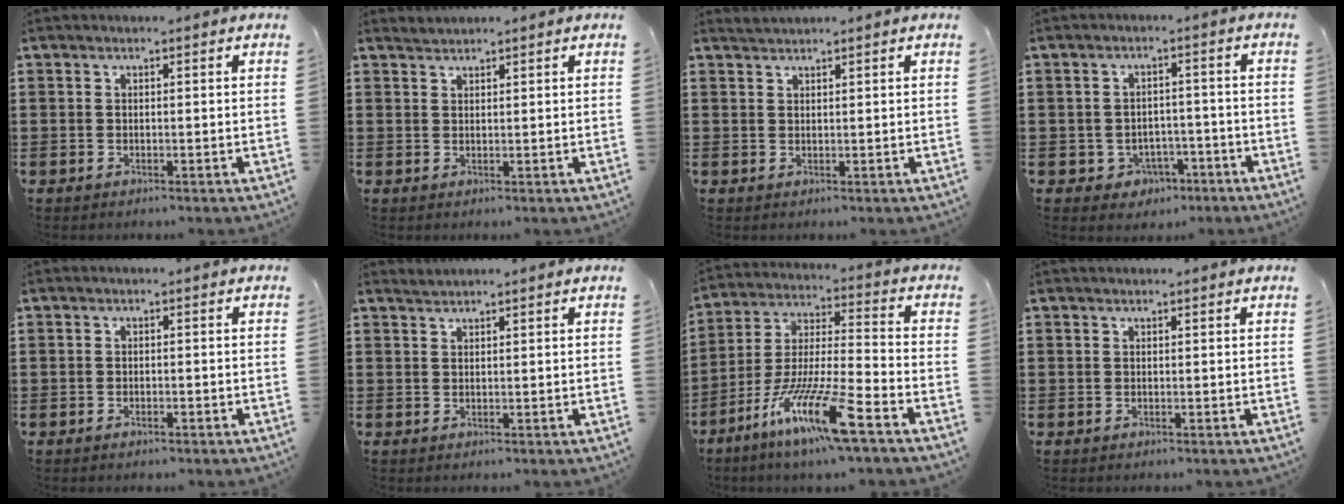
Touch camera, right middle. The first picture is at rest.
{"total": 0.9, "force": [0.9, -0.1, -0.3], "torque": [0.003, -0.002, 0.018]}
{"total": 1.1, "force": [1.1, -0.2, -0.1], "torque": [-0.001, -0.002, 0.021]}
{"total": 2.7, "force": [-2.0, 1.8, 0.5], "torque": [-0.018, 0.004, -0.044]}
{"total": 0.7, "force": [-0.6, 0.2, 0.3], "torque": [-0.008, -0.004, -0.011]}
{"total": 1.0, "force": [0.9, -0.2, -0.1], "torque": [0.000, -0.002, 0.019]}
{"total": 12.9, "force": [-8.8, 0.5, 9.5], "torque": [-0.198, -0.005, -0.171]}
{"total": 0.0}